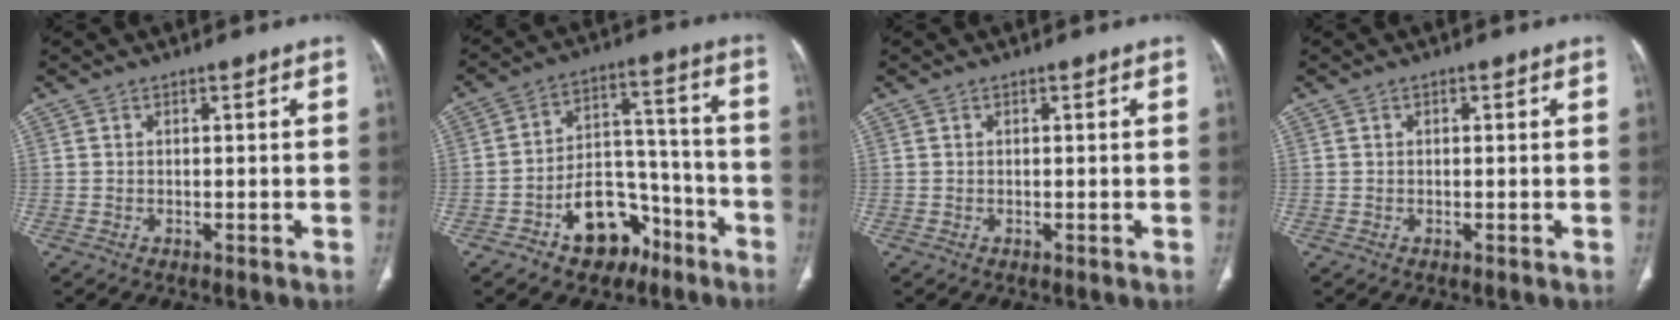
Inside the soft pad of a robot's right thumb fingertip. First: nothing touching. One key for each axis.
{"total": 13.6, "fx": -7.4, "fy": 8.8, "fz": 7.3, "tx": -0.070, "ty": 0.076, "tz": -0.110}
{"total": 0.0}
{"total": 0.5, "fx": 0.2, "fy": 0.3, "fz": 0.3, "tx": -0.004, "ty": 0.002, "tz": 0.003}